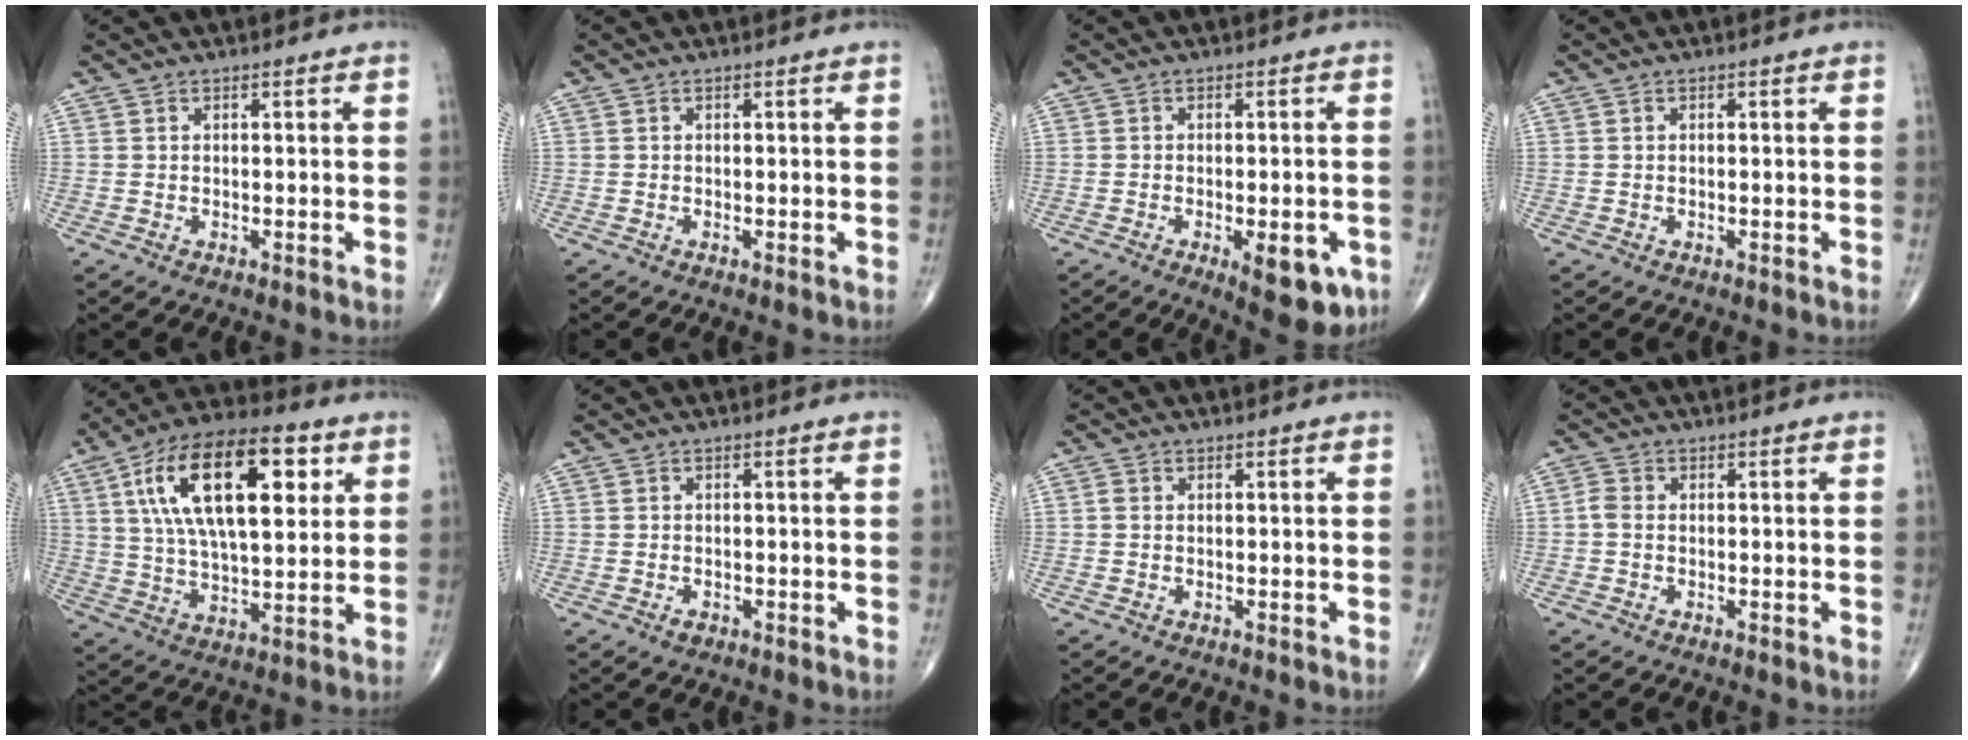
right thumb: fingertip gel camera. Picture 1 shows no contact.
{"total": 0.0}
{"total": 9.3, "force": [-3.6, 3.6, 7.8], "torque": [-0.082, 0.001, -0.040]}
{"total": 0.0}
{"total": 22.6, "force": [7.3, 10.1, 18.8], "torque": [-0.312, 0.000, 0.118]}
{"total": 1.1, "force": [-0.7, 0.7, 0.6], "torque": [-0.009, 0.002, -0.010]}
{"total": 0.7, "force": [0.0, 0.5, 0.4], "torque": [-0.007, 0.000, -0.004]}
{"total": 1.8, "force": [-0.3, 1.3, 1.3], "torque": [-0.023, 0.002, -0.013]}